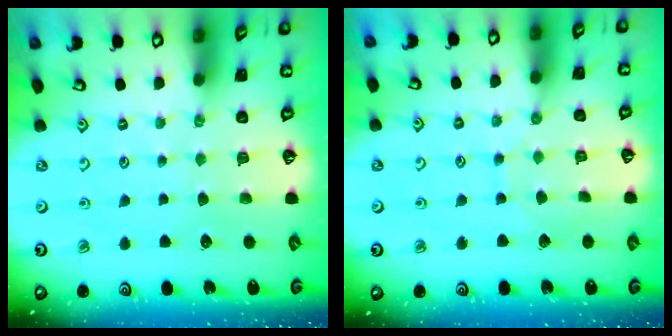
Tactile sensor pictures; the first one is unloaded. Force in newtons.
{"total": 5.7, "press": 5.7, "slide": 0.2}